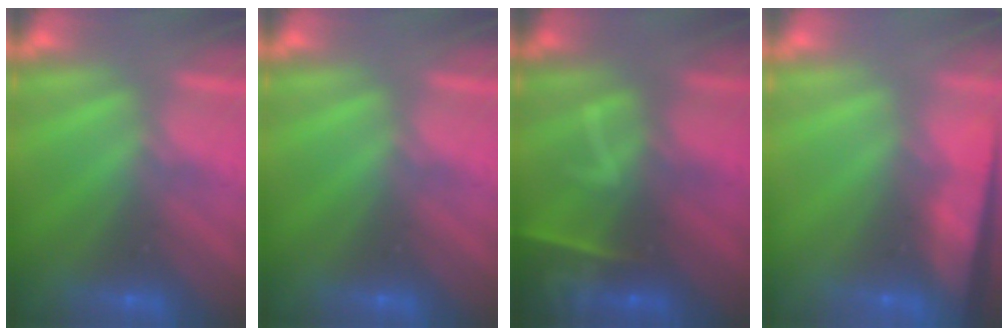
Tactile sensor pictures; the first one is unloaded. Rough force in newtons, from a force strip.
{"total": 0.0}
{"total": 7.4}
{"total": 7.7}